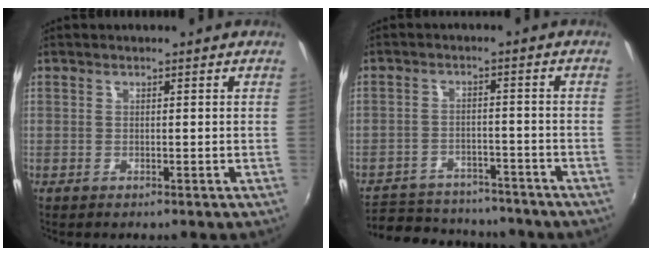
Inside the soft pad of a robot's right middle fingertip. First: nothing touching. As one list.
[{"total": 18.9, "force": [-15.8, 7.7, 7.0], "torque": [-0.161, 0.004, -0.214]}]